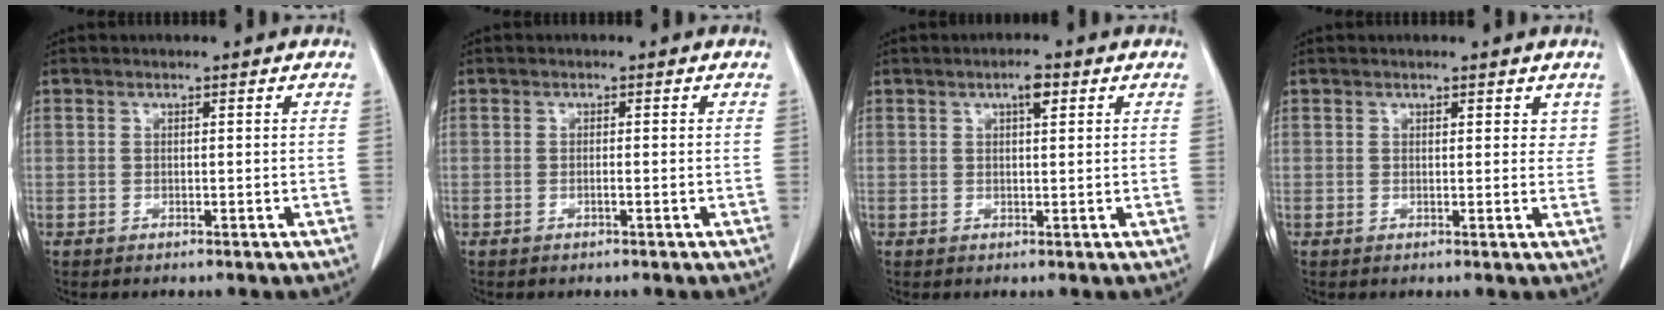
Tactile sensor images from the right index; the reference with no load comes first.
{"total": 0.5, "force": [-0.2, -0.1, 0.5], "torque": [-0.006, 0.003, -0.001]}
{"total": 2.5, "force": [1.2, 0.6, 2.1], "torque": [-0.037, 0.004, 0.018]}
{"total": 2.2, "force": [1.2, 1.2, 1.2], "torque": [-0.006, -0.002, 0.014]}